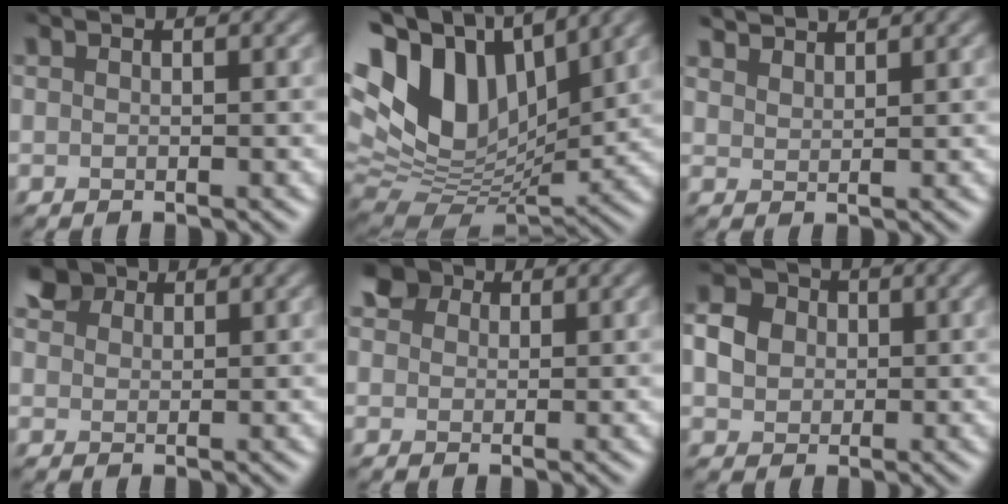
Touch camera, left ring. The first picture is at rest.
{"total": 13.7, "force": [4.0, 8.1, 10.3], "torque": [-0.200, 0.011, 0.065]}
{"total": 2.8, "force": [2.6, 0.4, 0.7], "torque": [-0.019, -0.006, 0.049]}
{"total": 3.1, "force": [2.0, 2.0, 1.2], "torque": [-0.037, -0.004, 0.038]}
{"total": 4.8, "force": [2.8, 3.1, 2.3], "torque": [-0.065, 0.006, 0.040]}
{"total": 4.8, "force": [0.2, 4.1, 2.4], "torque": [-0.061, 0.015, -0.004]}